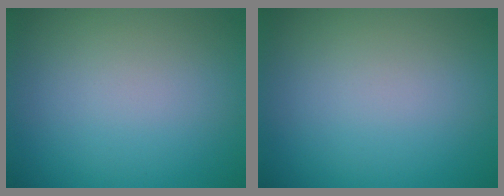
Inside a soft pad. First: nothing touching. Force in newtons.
{"total": 0.0}